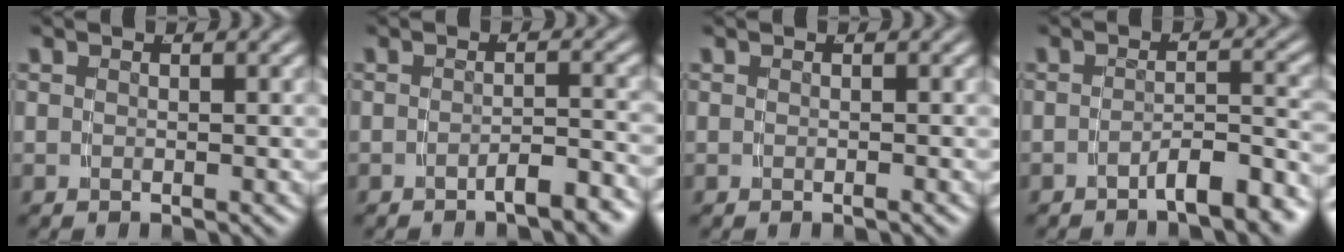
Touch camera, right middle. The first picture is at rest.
{"total": 2.8, "force": [-2.5, -0.1, 1.2], "torque": [-0.009, 0.005, -0.044]}
{"total": 0.0}
{"total": 4.3, "force": [-3.6, 0.3, 2.3], "torque": [-0.021, -0.001, -0.057]}